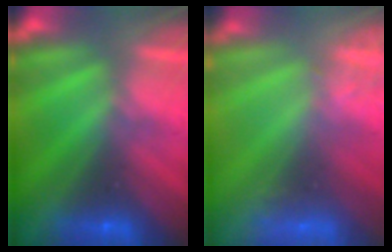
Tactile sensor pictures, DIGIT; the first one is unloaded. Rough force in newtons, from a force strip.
{"total": 2.6}